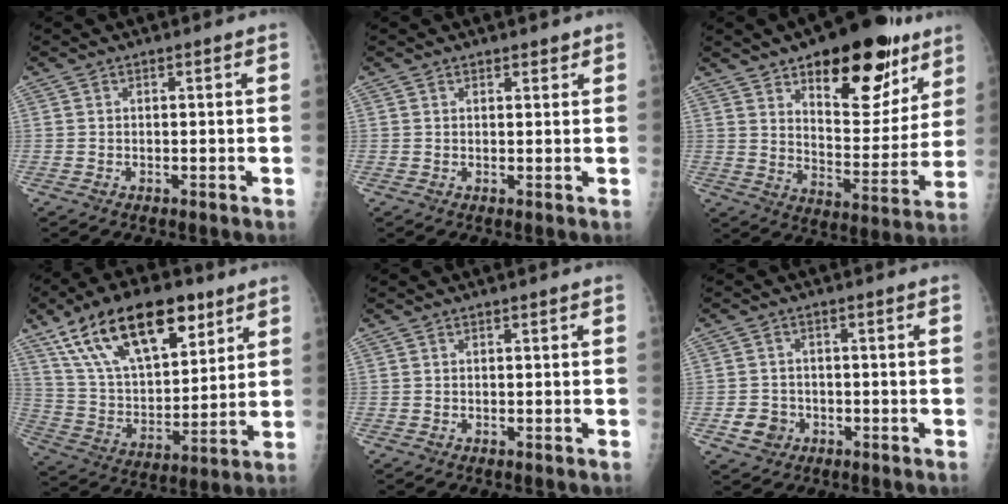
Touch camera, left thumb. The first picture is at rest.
{"total": 1.3, "force": [1.0, 0.6, 0.5], "torque": [0.003, -0.006, 0.011]}
{"total": 22.9, "force": [13.4, 10.3, 15.4], "torque": [-0.158, -0.061, 0.202]}
{"total": 23.4, "force": [13.3, 11.2, 15.6], "torque": [-0.240, -0.030, 0.242]}
{"total": 0.0}
{"total": 4.2, "force": [-1.5, 3.7, 1.2], "torque": [-0.004, 0.010, -0.022]}